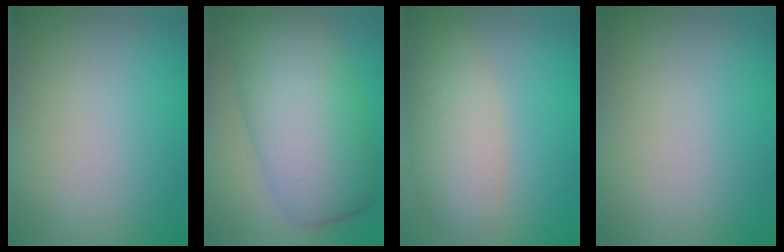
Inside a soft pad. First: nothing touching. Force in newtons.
{"total": 9.4, "press": 9.4, "slide": 0.1}
{"total": 4.5, "press": 4.5, "slide": 0.2}
{"total": 0.0}